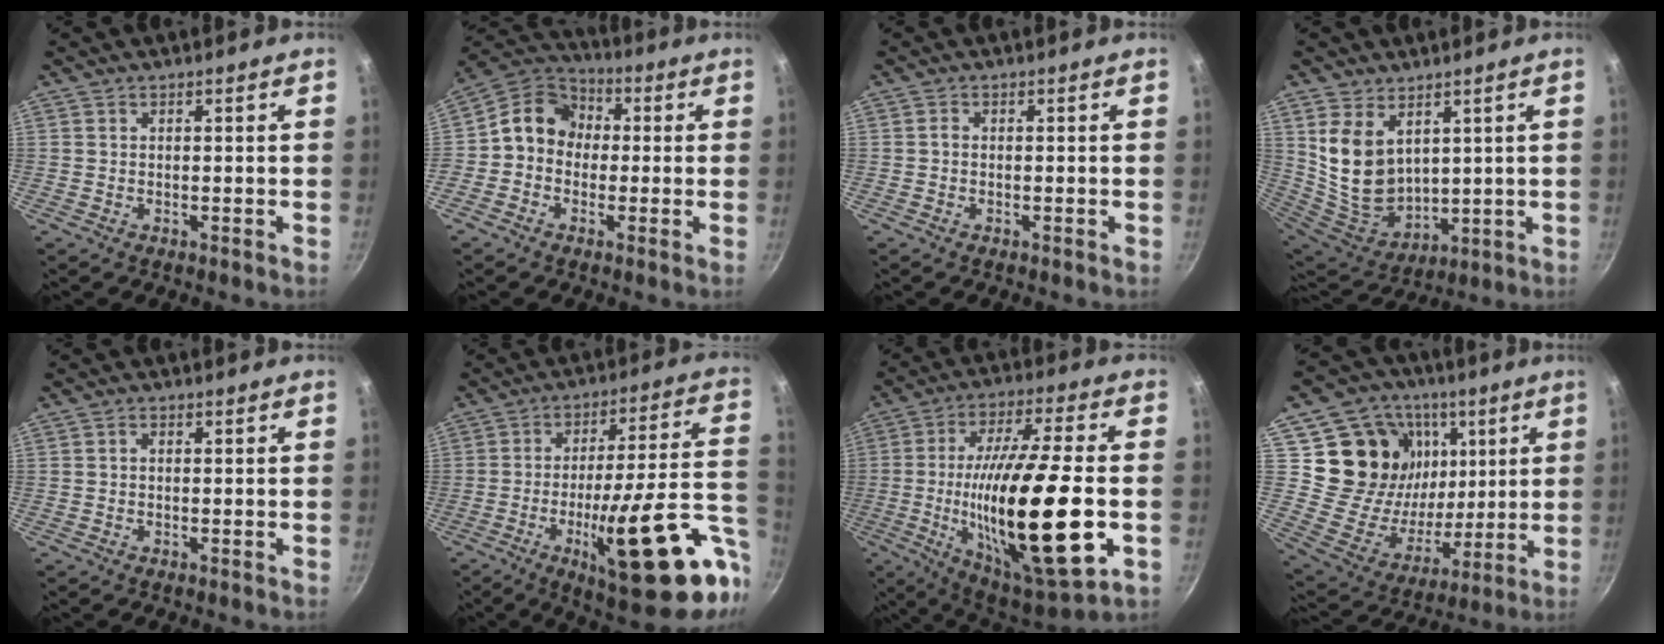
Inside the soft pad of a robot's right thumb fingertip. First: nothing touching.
{"total": 10.6, "force": [0.1, 9.1, 5.4], "torque": [-0.059, 0.032, -0.025]}
{"total": 0.7, "force": [-0.2, 0.6, 0.4], "torque": [-0.006, 0.005, -0.006]}
{"total": 14.2, "force": [4.9, 9.5, 9.4], "torque": [-0.161, -0.044, 0.115]}
{"total": 1.0, "force": [0.0, 0.8, 0.6], "torque": [-0.011, 0.006, 0.000]}
{"total": 26.7, "force": [-9.1, 6.6, 24.2], "torque": [-0.311, 0.019, -0.127]}
{"total": 27.8, "force": [-4.7, 7.3, 26.4], "torque": [-0.454, 0.007, -0.070]}
{"total": 21.7, "force": [7.5, 17.7, 9.9], "torque": [-0.141, -0.032, 0.136]}